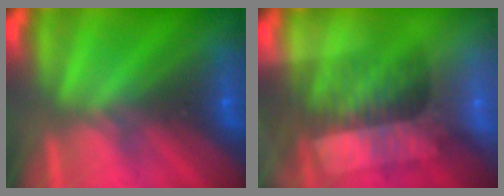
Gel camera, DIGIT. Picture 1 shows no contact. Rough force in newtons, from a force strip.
{"total": 2.9}